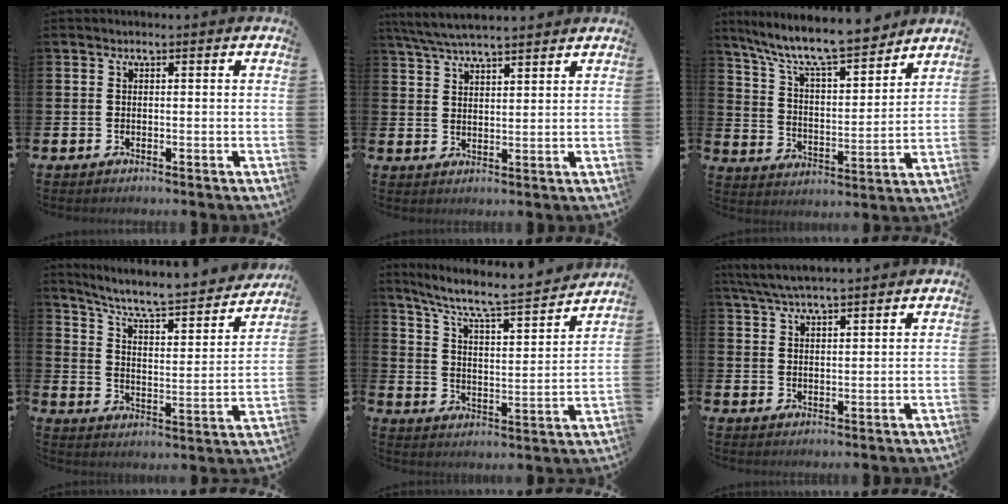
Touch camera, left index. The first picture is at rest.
{"total": 5.5, "force": [5.2, 0.6, 1.6], "torque": [-0.053, -0.014, 0.097]}
{"total": 10.3, "force": [9.2, 1.6, 4.3], "torque": [-0.119, -0.060, 0.158]}
{"total": 7.5, "force": [6.8, 1.3, 2.9], "torque": [-0.085, -0.052, 0.112]}
{"total": 7.8, "force": [6.9, 0.8, 3.5], "torque": [-0.103, -0.049, 0.113]}
{"total": 5.0, "force": [4.7, 0.4, 1.7], "torque": [-0.054, -0.011, 0.086]}